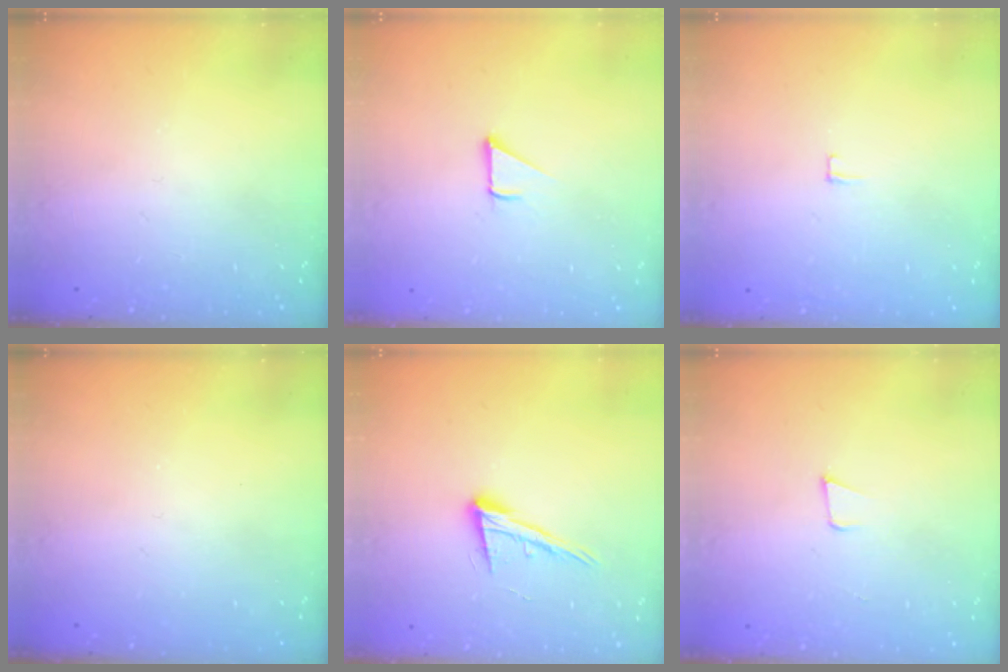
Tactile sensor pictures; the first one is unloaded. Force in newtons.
{"total": 1.9, "press": 1.9, "slide": 0.1}
{"total": 3.4, "press": 3.3, "slide": 0.3}
{"total": 0.0}
{"total": 13.2, "press": 12.7, "slide": 3.4}
{"total": 3.6, "press": 2.4, "slide": 2.6}